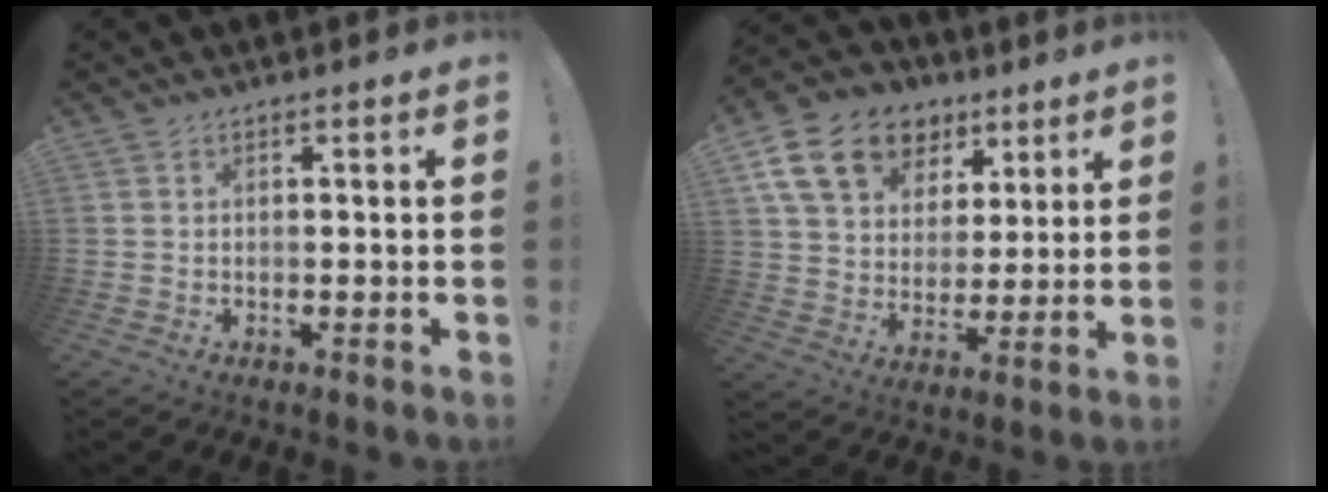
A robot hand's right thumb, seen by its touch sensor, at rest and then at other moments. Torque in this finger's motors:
{"motor_torque": [-0.14, 1.08, 0.66, 0.17, 0.04]}